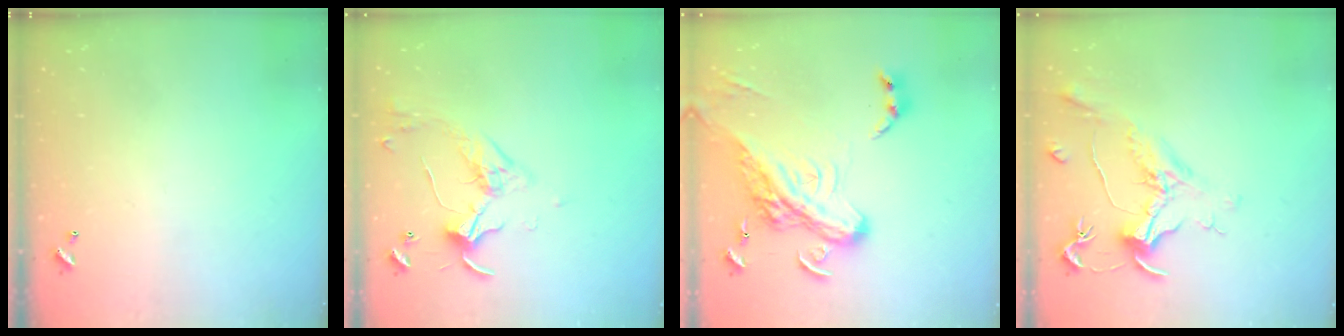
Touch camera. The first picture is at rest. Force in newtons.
{"total": 3.5, "press": 3.4, "slide": 0.7}
{"total": 10.0, "press": 9.8, "slide": 2.3}
{"total": 1.5, "press": 1.2, "slide": 0.9}